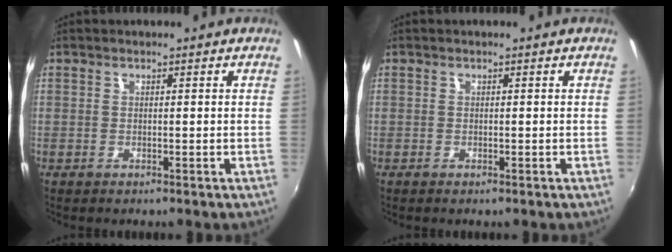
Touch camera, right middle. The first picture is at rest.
{"total": 0.0}